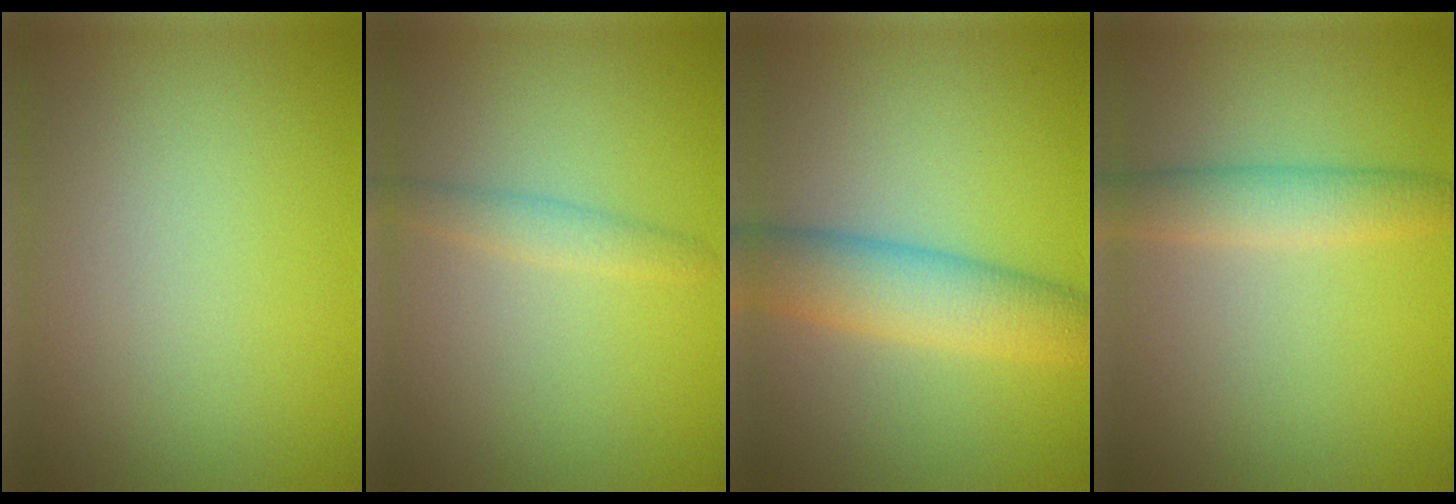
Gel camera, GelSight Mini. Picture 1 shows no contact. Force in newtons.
{"total": 1.5, "press": 1.5, "slide": 0.0}
{"total": 5.4, "press": 5.4, "slide": 0.1}
{"total": 2.9, "press": 2.9, "slide": 0.0}